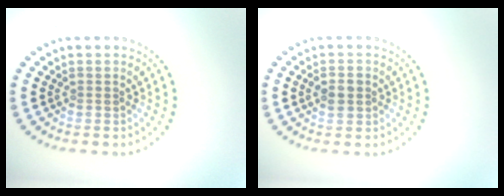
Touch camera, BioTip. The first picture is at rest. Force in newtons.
{"total": 2.2, "press": 2.2, "slide": 0.2}